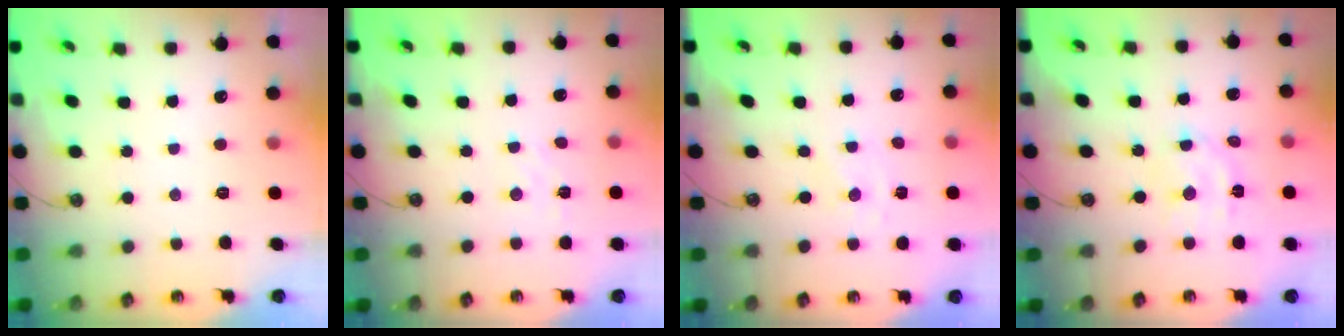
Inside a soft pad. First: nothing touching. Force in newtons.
{"total": 2.9, "press": 2.9, "slide": 0.5}
{"total": 0.0}
{"total": 8.4, "press": 8.3, "slide": 1.3}